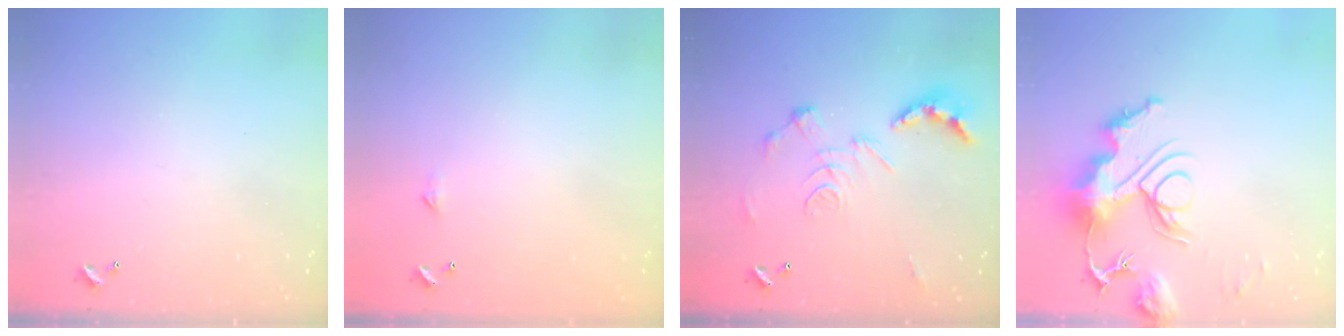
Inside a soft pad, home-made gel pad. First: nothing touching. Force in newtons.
{"total": 2.3, "press": 2.3, "slide": 0.4}
{"total": 2.9, "press": 2.3, "slide": 1.7}
{"total": 13.9, "press": 13.8, "slide": 1.5}